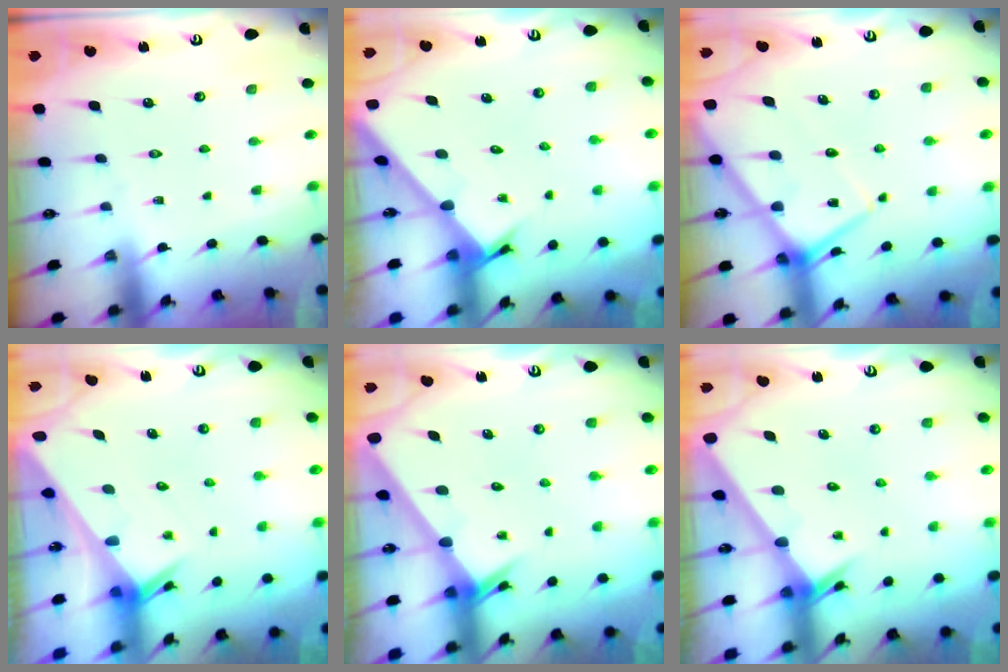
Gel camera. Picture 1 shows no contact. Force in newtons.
{"total": 2.6, "press": 2.6, "slide": 0.2}
{"total": 10.8, "press": 10.8, "slide": 0.8}
{"total": 2.9, "press": 2.9, "slide": 0.3}
{"total": 2.6, "press": 2.6, "slide": 0.1}
{"total": 2.5, "press": 2.5, "slide": 0.1}